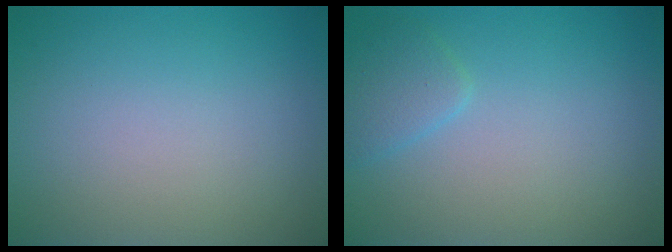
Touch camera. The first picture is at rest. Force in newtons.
{"total": 1.7, "press": 1.7, "slide": 0.1}